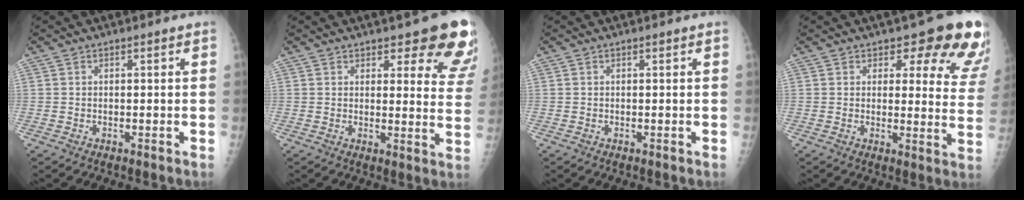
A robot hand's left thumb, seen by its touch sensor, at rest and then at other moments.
{"total": 12.5, "force": [9.2, 4.4, 7.2], "torque": [-0.030, -0.056, 0.090]}
{"total": 0.0}
{"total": 14.9, "force": [10.9, 6.3, 8.0], "torque": [-0.031, -0.066, 0.099]}